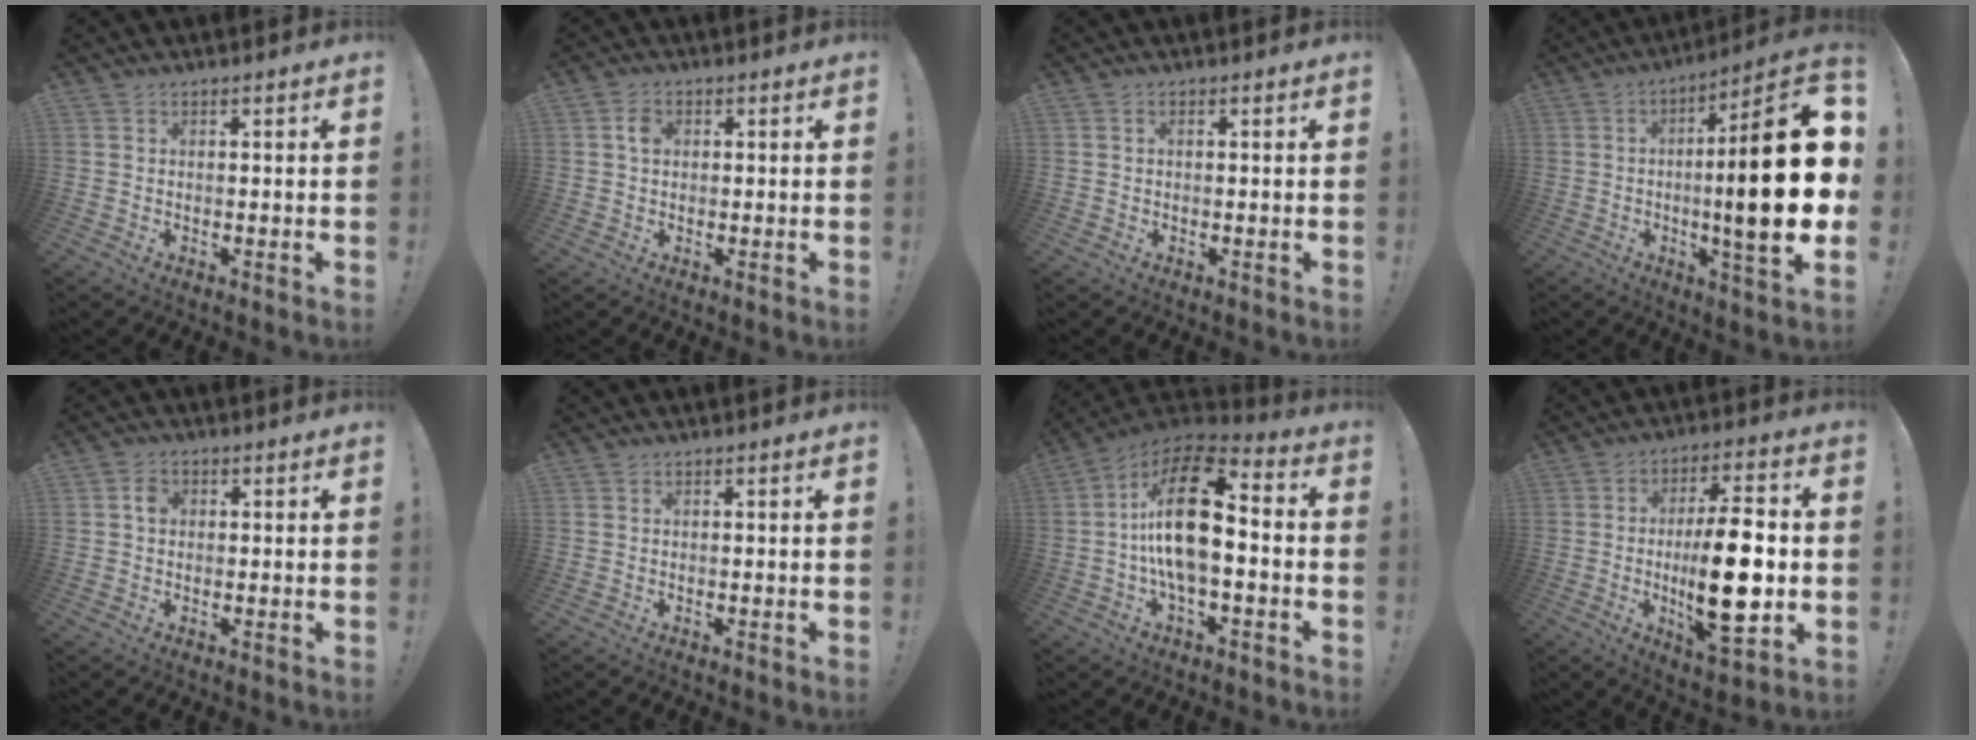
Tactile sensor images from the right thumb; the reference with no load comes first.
{"total": 2.9, "force": [0.5, 2.1, 1.9], "torque": [-0.027, 0.004, 0.005]}
{"total": 0.6, "force": [0.1, 0.3, 0.5], "torque": [-0.014, 0.004, 0.003]}
{"total": 23.9, "force": [-0.6, 3.3, 23.6], "torque": [-0.371, -0.012, -0.018]}
{"total": 2.7, "force": [0.2, 2.2, 1.6], "torque": [-0.020, 0.004, -0.001]}
{"total": 0.0}
{"total": 20.0, "force": [0.4, 9.3, 17.7], "torque": [-0.315, 0.007, 0.005]}
{"total": 19.4, "force": [-1.5, 6.6, 18.2], "torque": [-0.302, -0.004, -0.022]}